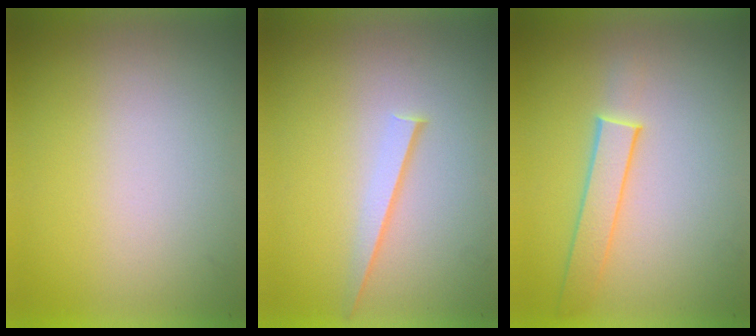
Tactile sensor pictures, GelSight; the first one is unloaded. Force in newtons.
{"total": 1.1}
{"total": 1.9}